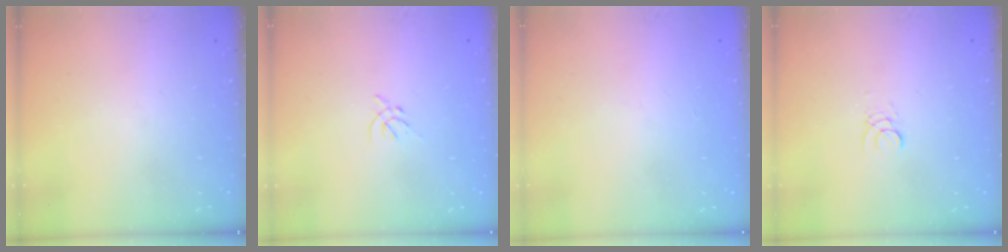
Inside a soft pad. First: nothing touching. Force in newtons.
{"total": 1.7, "press": 1.6, "slide": 0.6}
{"total": 1.0, "press": 0.9, "slide": 0.3}
{"total": 1.6, "press": 1.6, "slide": 0.3}